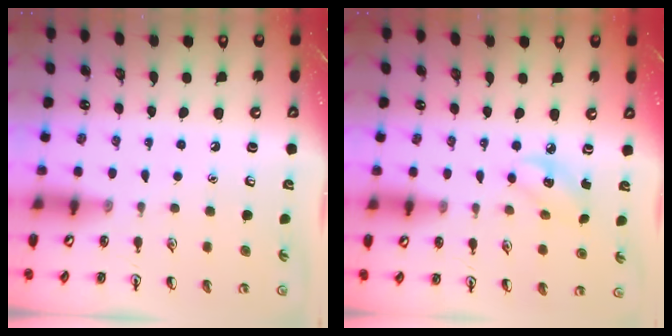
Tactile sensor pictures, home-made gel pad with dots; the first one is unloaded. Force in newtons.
{"total": 2.8, "press": 2.7, "slide": 0.8}